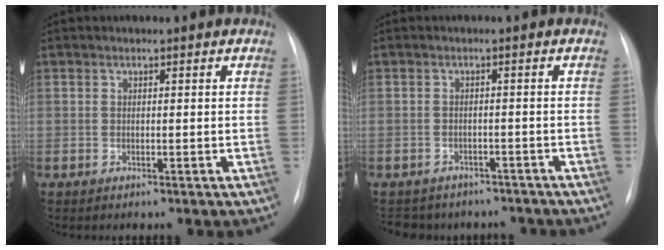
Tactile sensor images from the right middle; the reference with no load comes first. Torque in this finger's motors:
{"motor_torque": [0.22, -0.34, 0.07, 0.04]}